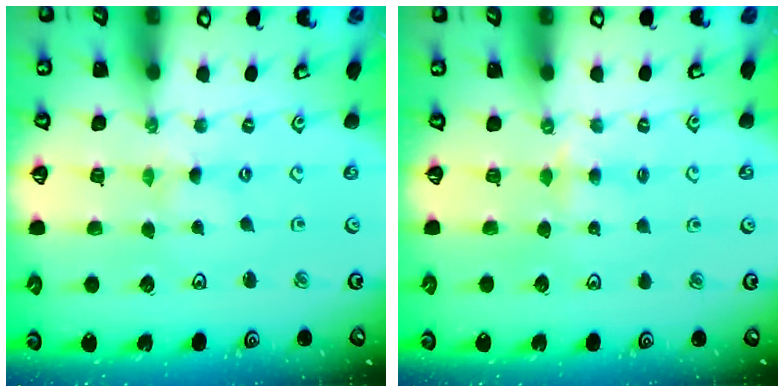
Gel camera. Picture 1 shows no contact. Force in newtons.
{"total": 2.9, "press": 2.9, "slide": 0.5}